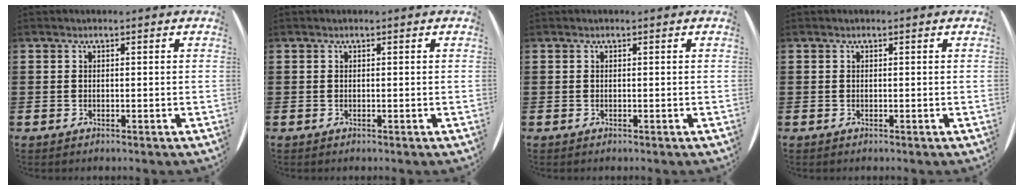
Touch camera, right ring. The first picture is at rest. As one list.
[{"total": 0.0}, {"total": 0.0}, {"total": 0.0}]